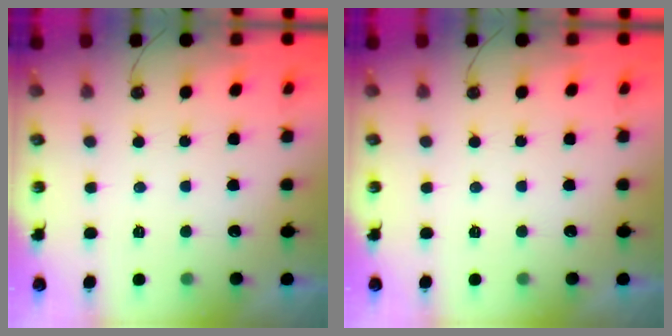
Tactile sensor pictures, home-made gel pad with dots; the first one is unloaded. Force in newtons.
{"total": 0.0}